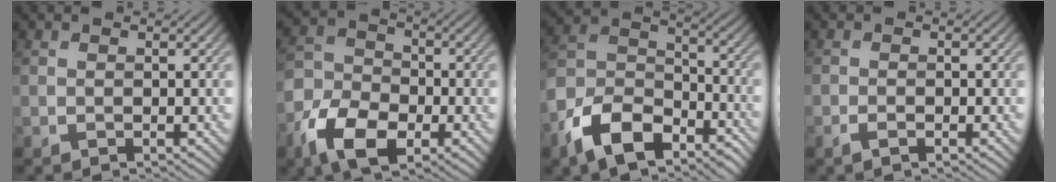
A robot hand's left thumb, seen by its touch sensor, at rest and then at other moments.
{"total": 10.5, "force": [-5.3, 6.3, 6.5], "torque": [-0.151, -0.017, -0.108]}
{"total": 12.4, "force": [-8.2, 6.3, 6.9], "torque": [-0.151, -0.007, -0.170]}
{"total": 1.3, "force": [-0.8, 0.5, 0.8], "torque": [-0.018, 0.001, -0.018]}